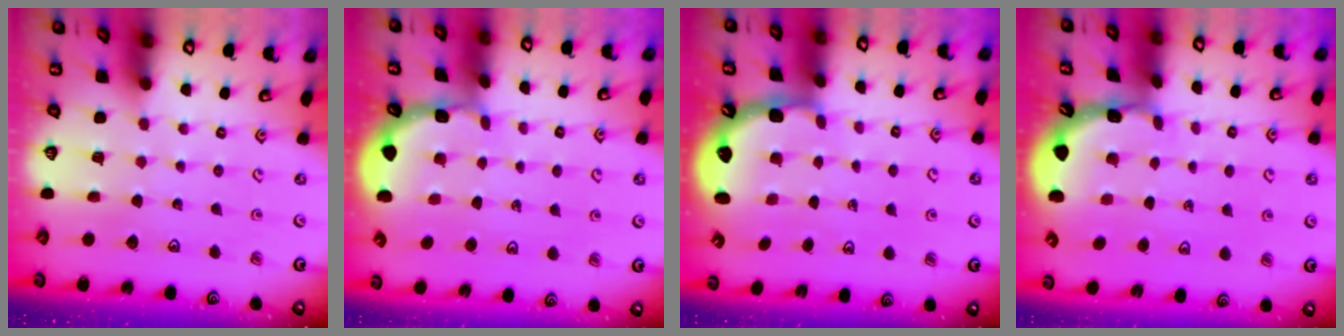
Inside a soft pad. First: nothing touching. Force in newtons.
{"total": 1.8, "press": 1.8, "slide": 0.2}
{"total": 2.8, "press": 2.2, "slide": 1.8}
{"total": 1.9, "press": 1.9, "slide": 0.1}